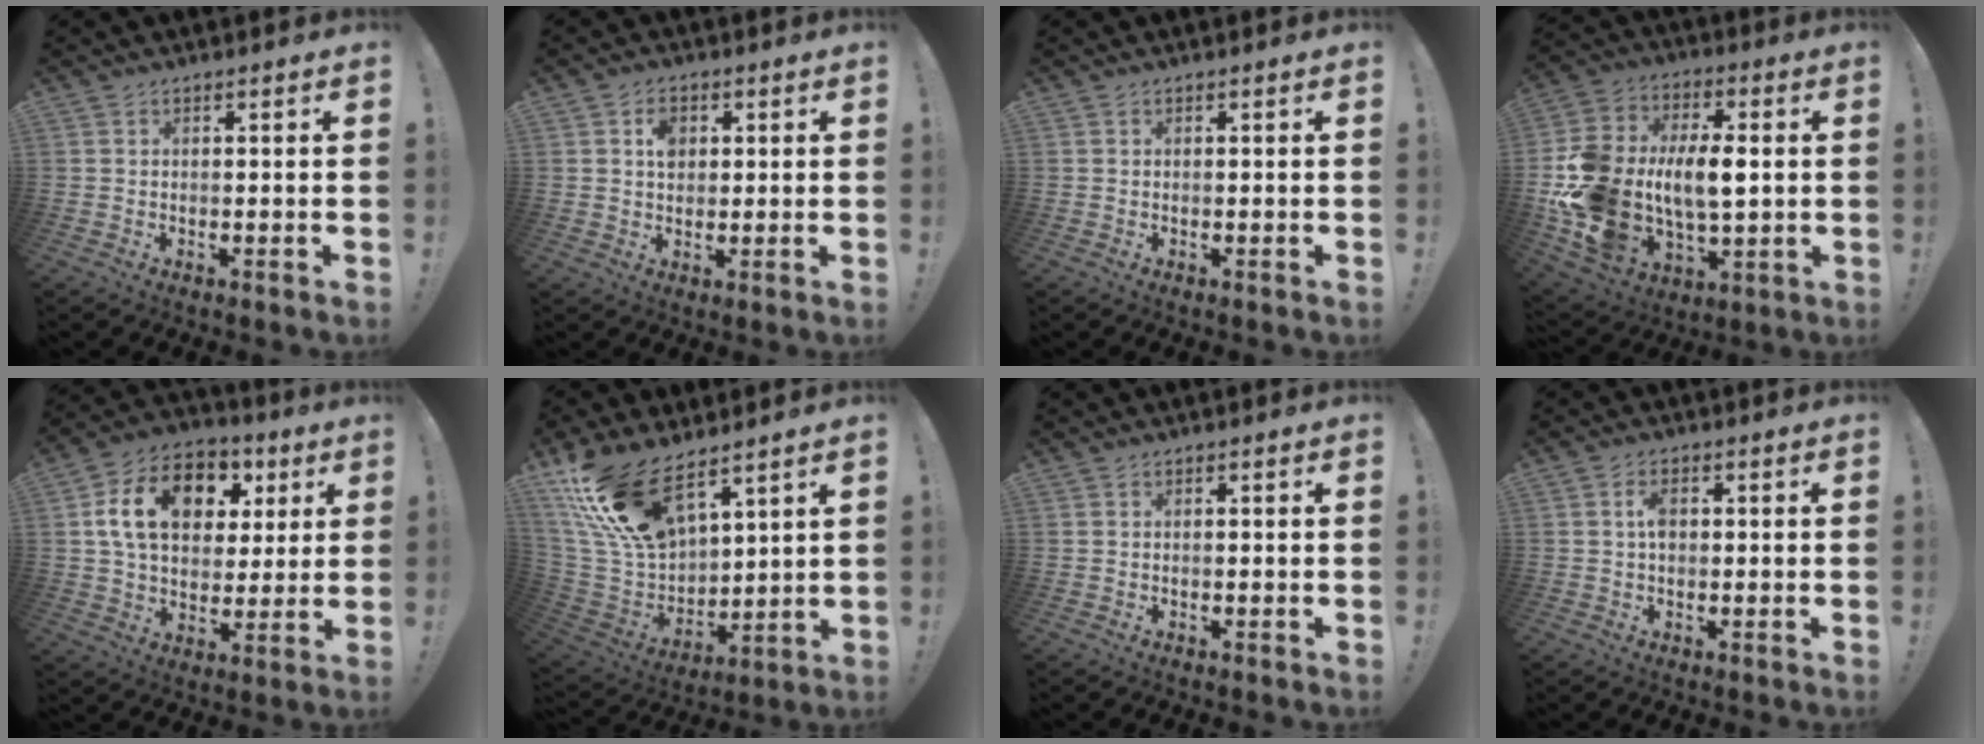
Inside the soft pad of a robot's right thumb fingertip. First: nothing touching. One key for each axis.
{"total": 4.8, "fx": 1.4, "fy": 3.7, "fz": 2.8, "tx": -0.028, "ty": -0.003, "tz": 0.022}
{"total": 0.0}
{"total": 20.2, "fx": 0.8, "fy": 14.0, "fz": 14.5, "tx": -0.294, "ty": -0.007, "tz": 0.023}
{"total": 18.0, "fx": 5.7, "fy": 12.7, "fz": 11.5, "tx": -0.179, "ty": -0.006, "tz": 0.106}
{"total": 19.6, "fx": 13.7, "fy": 8.9, "fz": 10.8, "tx": -0.217, "ty": -0.083, "tz": 0.259}
{"total": 0.0}
{"total": 3.8, "fx": 0.6, "fy": 2.3, "fz": 2.9, "tx": -0.035, "ty": -0.003, "tz": 0.005}